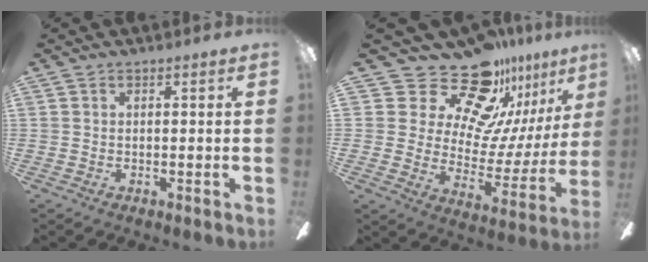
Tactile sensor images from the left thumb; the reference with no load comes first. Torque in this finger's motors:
{"motor_torque": [0.09, 0.18, -0.45, -0.10, -0.05]}